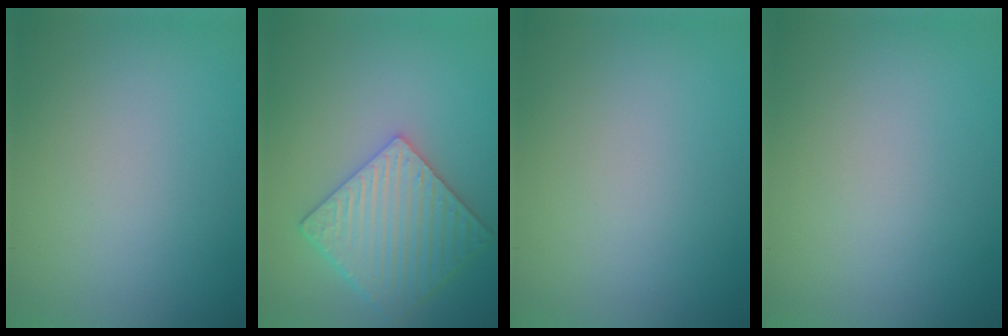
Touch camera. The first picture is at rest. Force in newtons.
{"total": 5.4, "press": 4.9, "slide": 2.4}
{"total": 0.0}
{"total": 0.0}